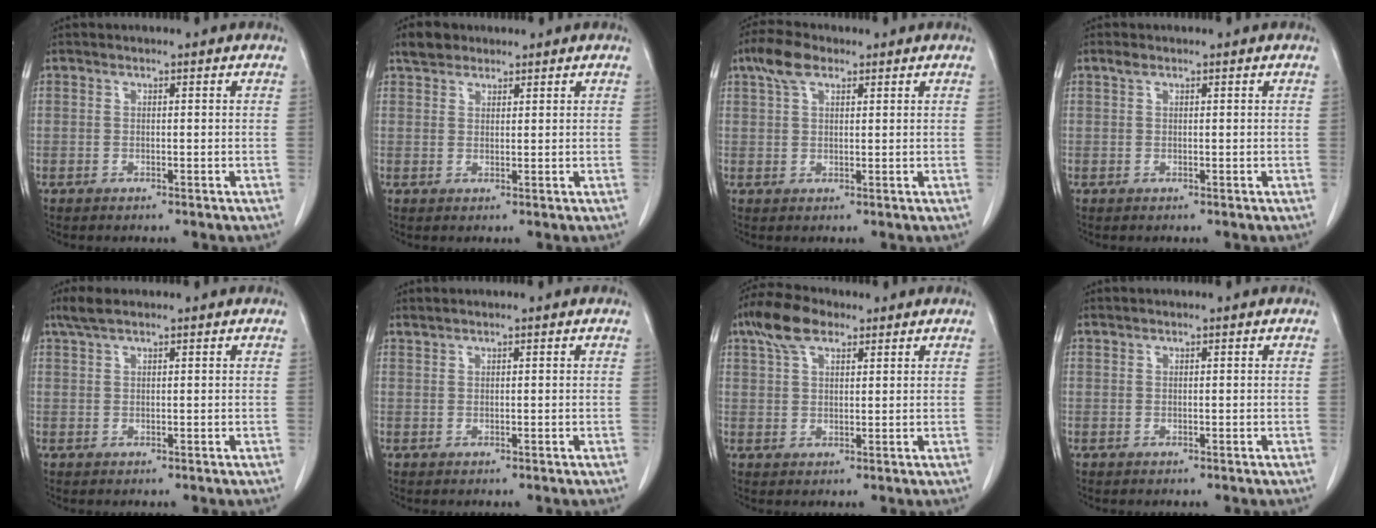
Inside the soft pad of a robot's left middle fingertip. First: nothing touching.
{"total": 2.9, "force": [2.3, 1.7, 0.7], "torque": [-0.018, 0.013, 0.040]}
{"total": 4.6, "force": [2.8, 2.1, 3.1], "torque": [-0.070, 0.019, 0.056]}
{"total": 0.8, "force": [0.5, 0.3, 0.5], "torque": [-0.012, 0.011, 0.011]}
{"total": 2.7, "force": [2.0, 0.5, 1.7], "torque": [-0.041, 0.014, 0.043]}
{"total": 0.7, "force": [0.6, -0.1, 0.1], "torque": [-0.005, 0.005, 0.017]}
{"total": 6.6, "force": [4.2, 2.9, 4.2], "torque": [-0.090, 0.024, 0.080]}
{"total": 0.0}